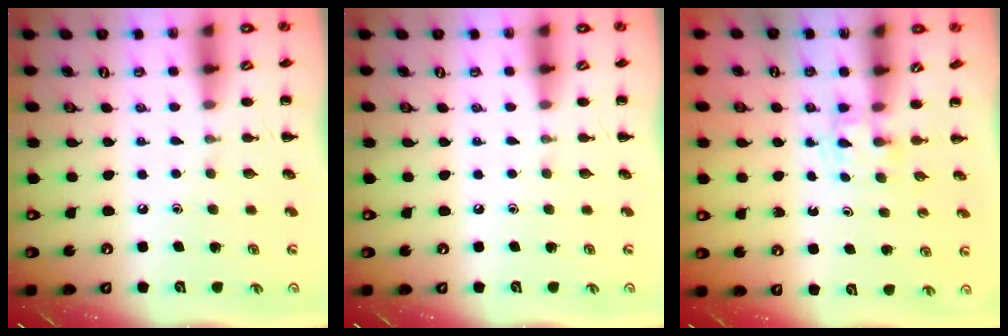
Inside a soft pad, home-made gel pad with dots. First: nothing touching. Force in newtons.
{"total": 0.0}
{"total": 1.7, "press": 1.4, "slide": 0.9}